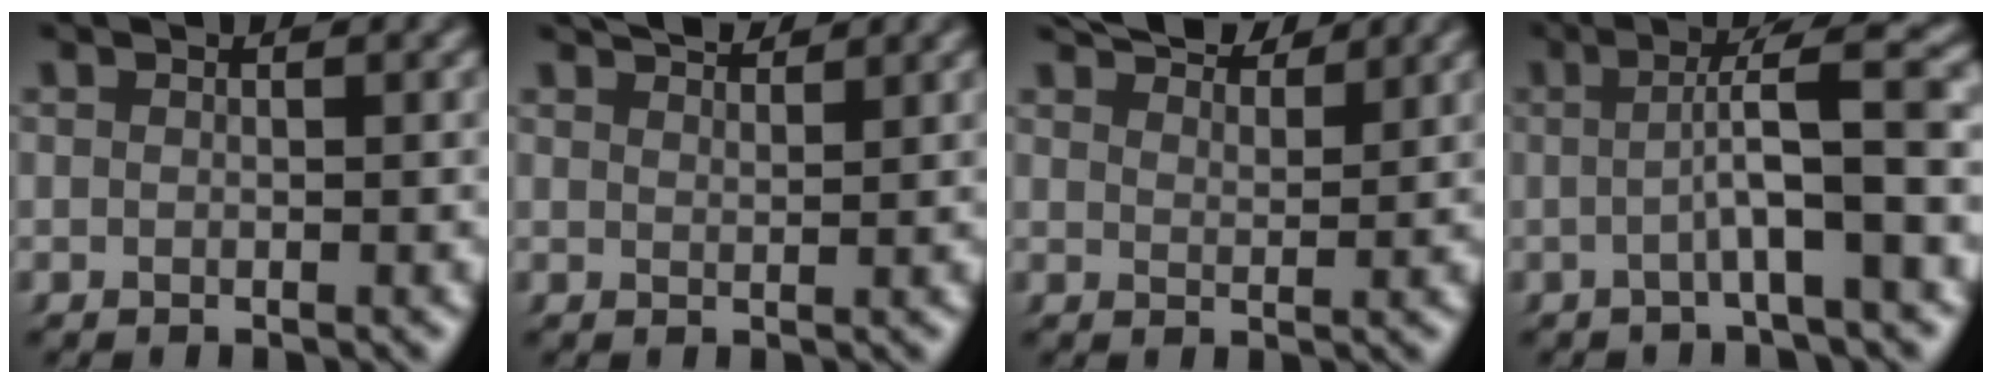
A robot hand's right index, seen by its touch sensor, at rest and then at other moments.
{"total": 2.5, "force": [2.4, 0.2, 0.8], "torque": [-0.006, 0.000, 0.042]}
{"total": 5.4, "force": [4.7, 1.4, 2.1], "torque": [-0.025, 0.008, 0.075]}
{"total": 5.6, "force": [-0.1, 0.7, 5.5], "torque": [-0.067, 0.017, -0.004]}